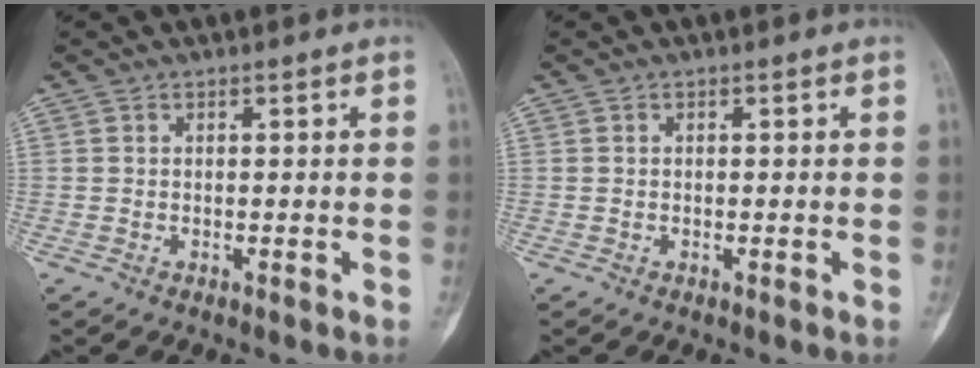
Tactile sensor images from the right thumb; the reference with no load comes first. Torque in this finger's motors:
{"motor_torque": [-0.32, -0.08, -0.29, 0.18, -0.11]}